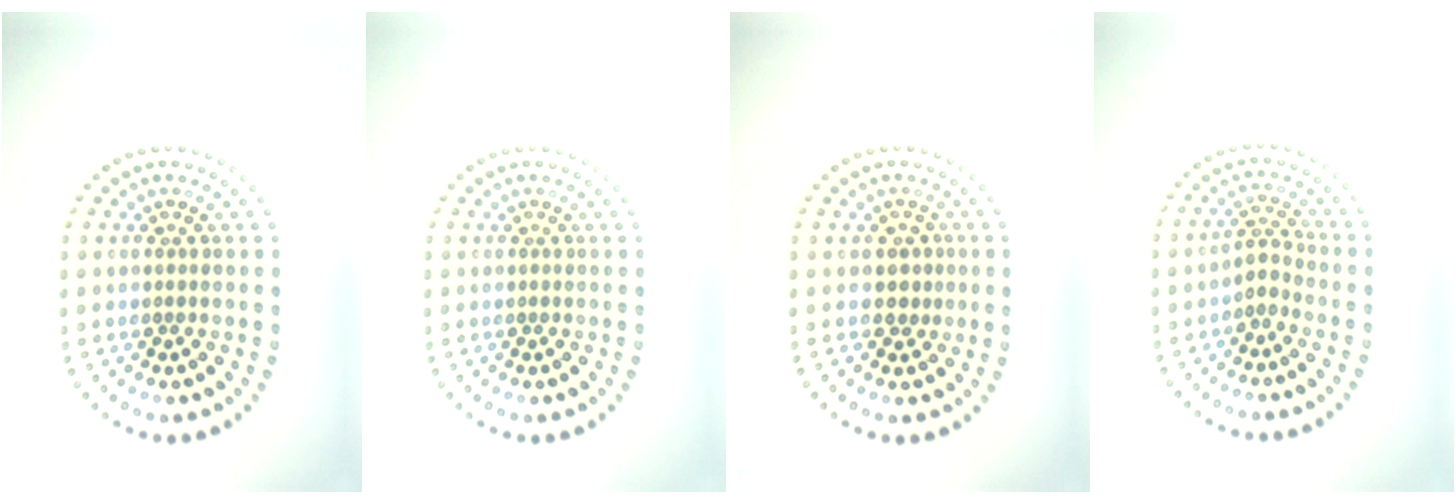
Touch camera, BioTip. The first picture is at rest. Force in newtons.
{"total": 0.0}
{"total": 1.7, "press": 1.3, "slide": 1.1}
{"total": 1.8, "press": 1.3, "slide": 1.2}